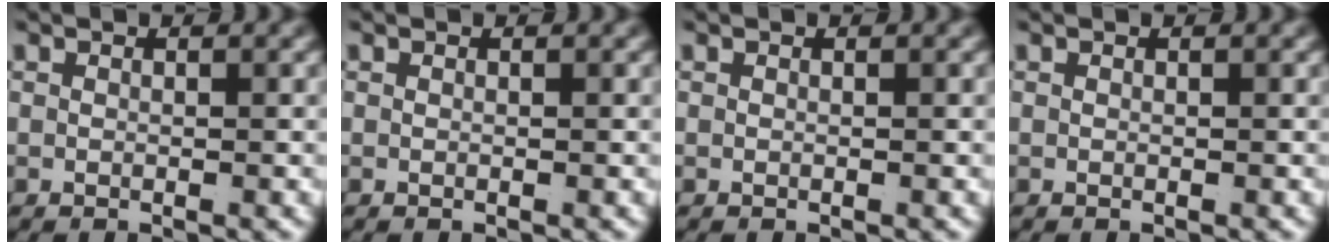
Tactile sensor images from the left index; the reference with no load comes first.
{"total": 0.0}
{"total": 0.0}
{"total": 0.0}